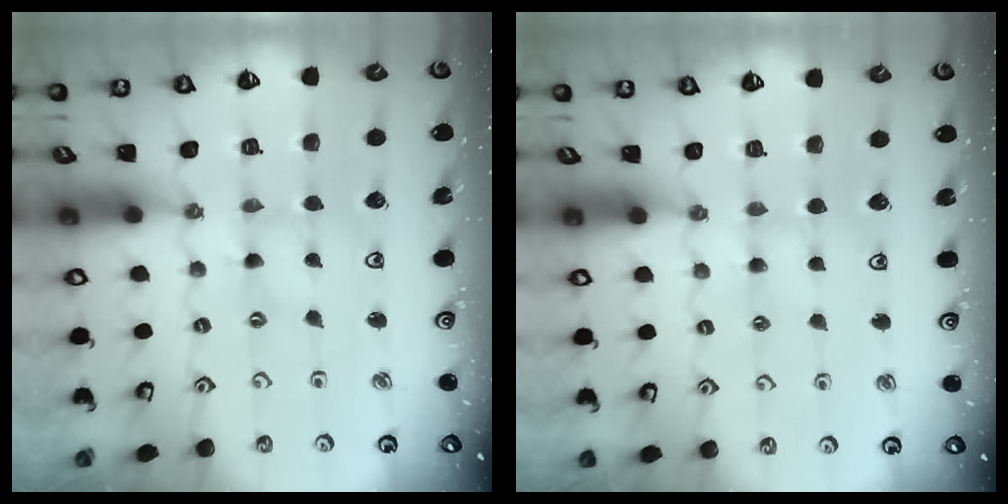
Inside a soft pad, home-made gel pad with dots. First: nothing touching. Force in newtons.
{"total": 2.9, "press": 2.8, "slide": 0.6}